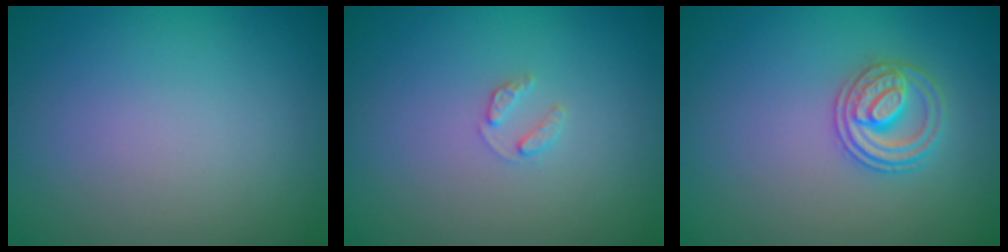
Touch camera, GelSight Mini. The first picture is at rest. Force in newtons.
{"total": 1.1, "press": 1.1, "slide": 0.2}
{"total": 2.6, "press": 2.5, "slide": 0.7}